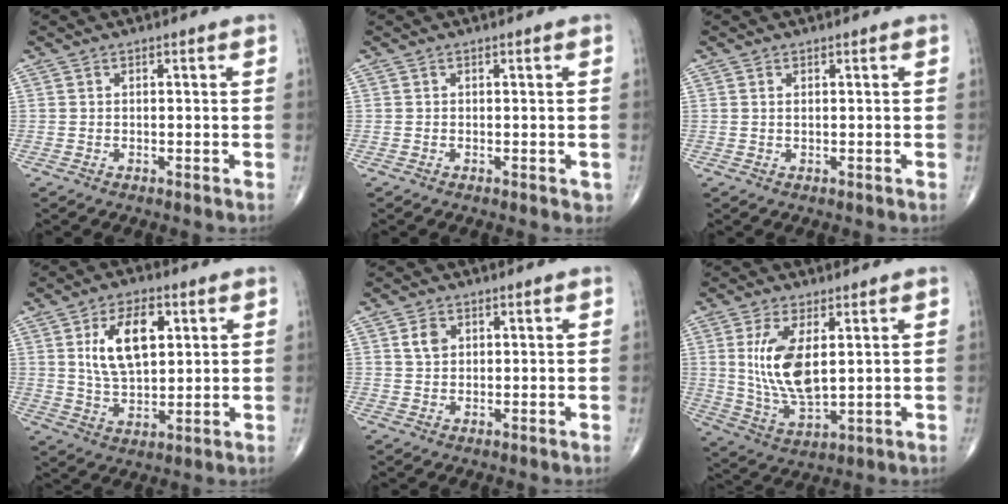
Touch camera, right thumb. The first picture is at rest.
{"total": 0.9, "force": [-0.2, 0.6, 0.7], "torque": [0.001, 0.001, -0.003]}
{"total": 0.6, "force": [0.3, 0.2, 0.5], "torque": [-0.013, 0.002, 0.006]}
{"total": 12.2, "force": [3.5, 6.5, 9.7], "torque": [-0.154, -0.010, 0.067]}
{"total": 3.0, "force": [1.1, 2.2, 1.8], "torque": [-0.024, -0.001, 0.021]}
{"total": 12.2, "force": [2.6, 5.4, 10.6], "torque": [-0.208, -0.023, 0.062]}